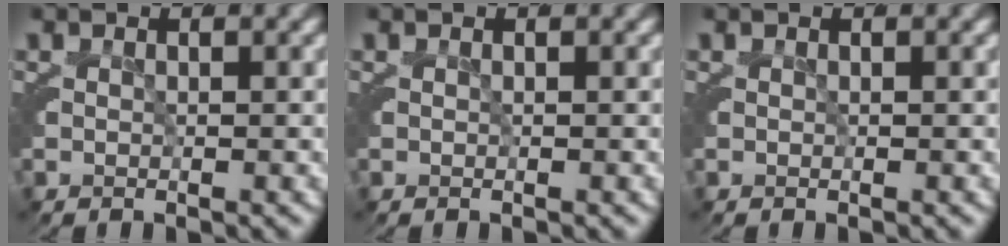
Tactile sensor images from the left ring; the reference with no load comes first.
{"total": 0.0}
{"total": 0.0}